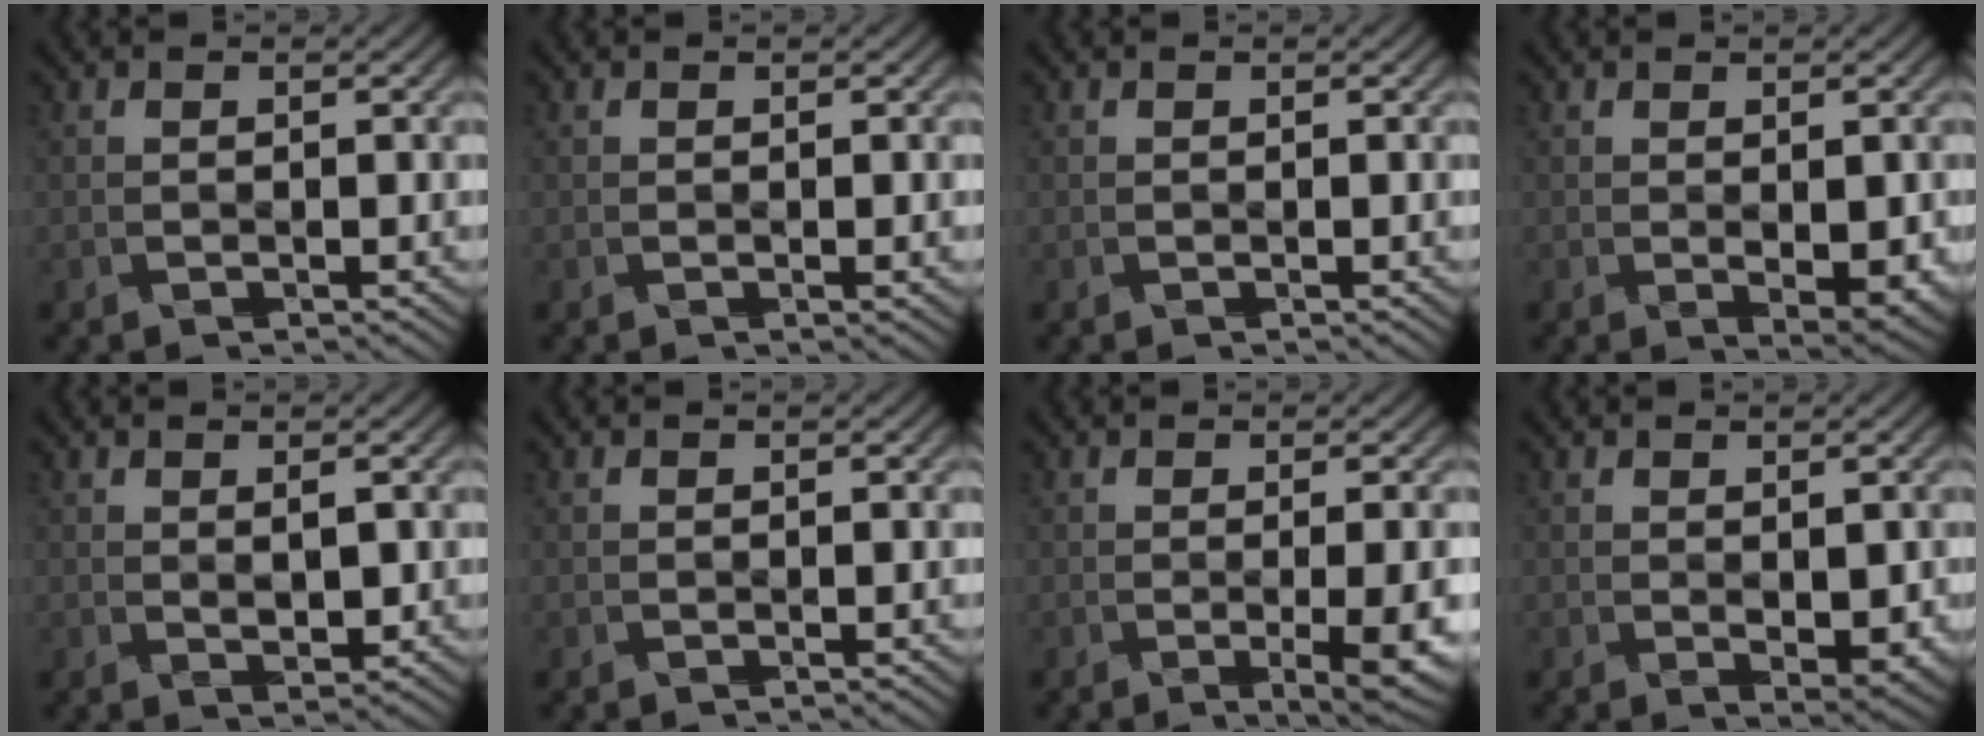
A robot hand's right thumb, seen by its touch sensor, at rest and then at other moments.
{"total": 0.6, "force": [0.0, 0.1, 0.6], "torque": [-0.007, -0.004, 0.000]}
{"total": 0.0}
{"total": 3.3, "force": [-0.3, 1.6, 2.9], "torque": [-0.048, -0.012, 0.004]}
{"total": 2.0, "force": [0.4, 1.0, 1.7], "torque": [-0.034, -0.006, 0.011]}
{"total": 0.0}
{"total": 5.3, "force": [-1.2, 1.2, 5.1], "torque": [-0.078, -0.009, -0.011]}
{"total": 2.9, "force": [-0.1, 1.5, 2.5], "torque": [-0.038, -0.011, 0.007]}